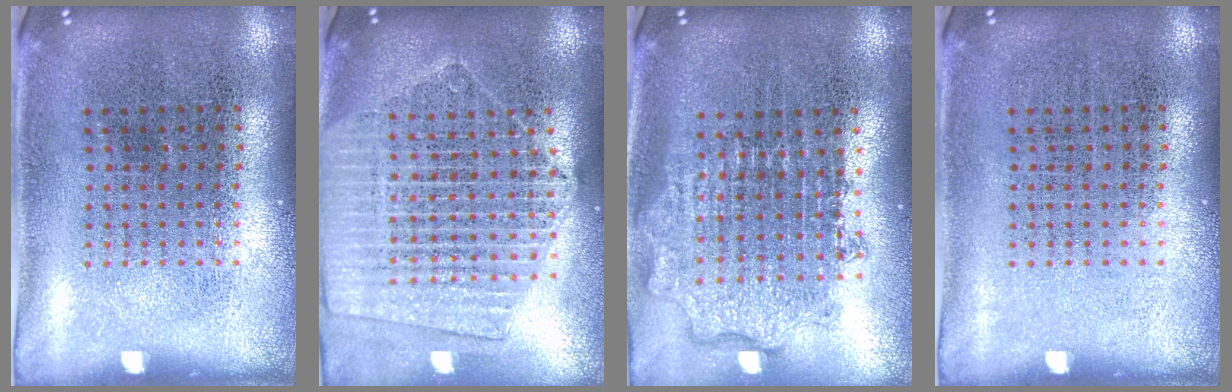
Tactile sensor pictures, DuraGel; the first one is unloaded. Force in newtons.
{"total": 2.1, "press": 1.9, "slide": 0.9}
{"total": 1.8, "press": 1.5, "slide": 1.1}
{"total": 0.0}